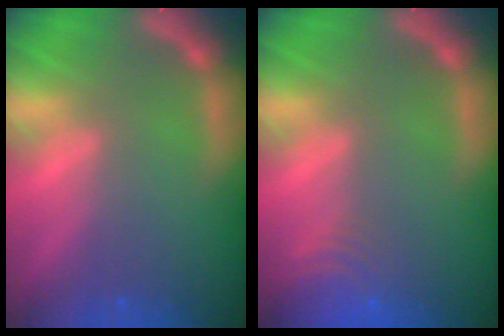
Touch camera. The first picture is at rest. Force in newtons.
{"total": 5.5}